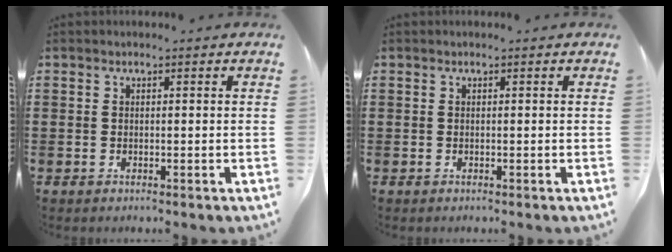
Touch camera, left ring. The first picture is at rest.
{"total": 0.0}